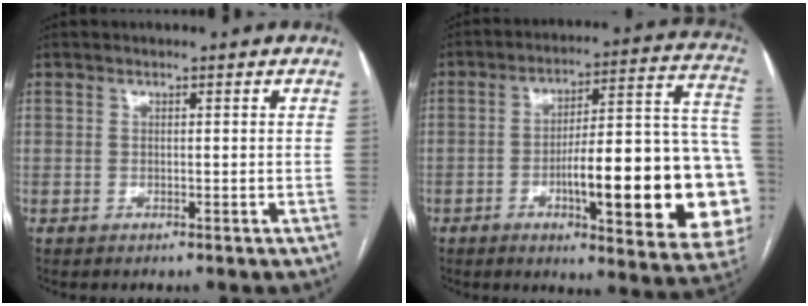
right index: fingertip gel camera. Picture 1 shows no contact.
{"total": 26.3, "force": [-5.7, 4.2, 25.3], "torque": [-0.261, 0.014, -0.072]}